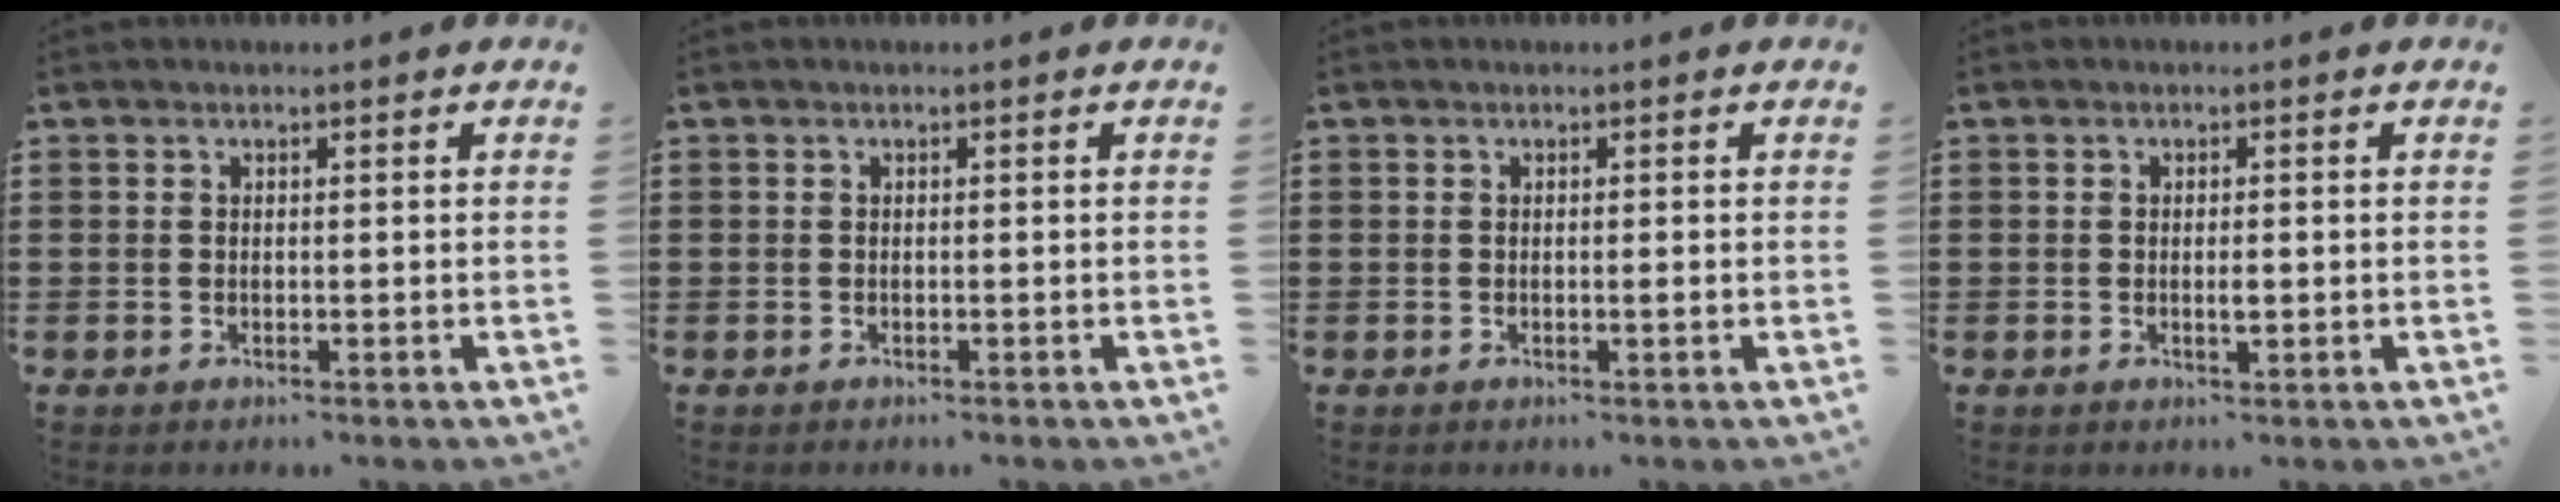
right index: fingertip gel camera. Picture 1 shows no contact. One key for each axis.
{"total": 0.0}
{"total": 0.8, "fx": -0.1, "fy": 0.0, "fz": 0.8, "tx": -0.013, "ty": -0.004, "tz": -0.002}
{"total": 1.6, "fx": -0.2, "fy": 0.4, "fz": 1.5, "tx": -0.027, "ty": -0.001, "tz": -0.003}